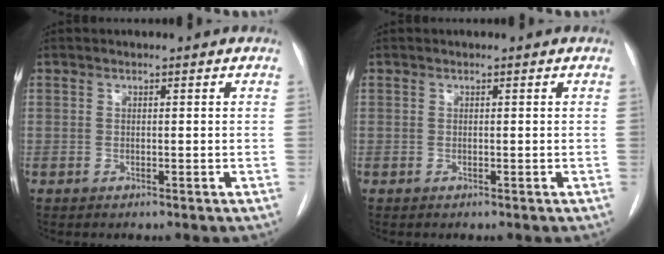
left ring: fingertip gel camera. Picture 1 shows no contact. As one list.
[{"total": 0.0}]